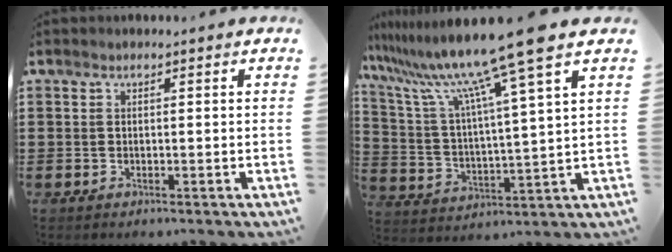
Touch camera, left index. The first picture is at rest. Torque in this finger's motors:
{"motor_torque": [0.63, 0.57, 1.05, 0.21]}